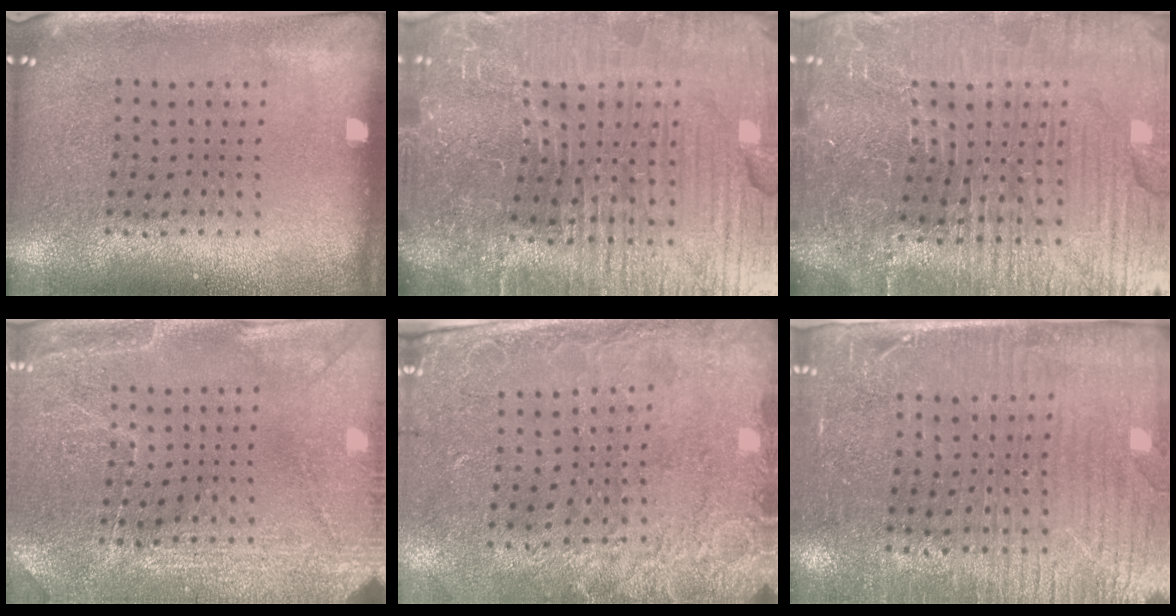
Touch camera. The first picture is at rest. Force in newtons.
{"total": 7.0, "press": 6.3, "slide": 3.2}
{"total": 6.3, "press": 5.7, "slide": 2.7}
{"total": 2.9, "press": 2.9, "slide": 0.3}
{"total": 2.6, "press": 2.0, "slide": 1.7}
{"total": 3.6, "press": 3.2, "slide": 1.7}